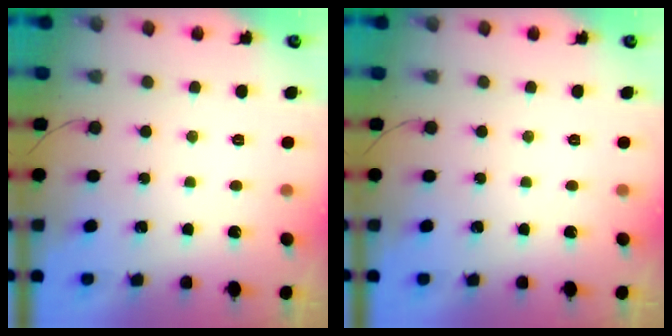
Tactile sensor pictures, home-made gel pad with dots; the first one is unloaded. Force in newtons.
{"total": 0.0}